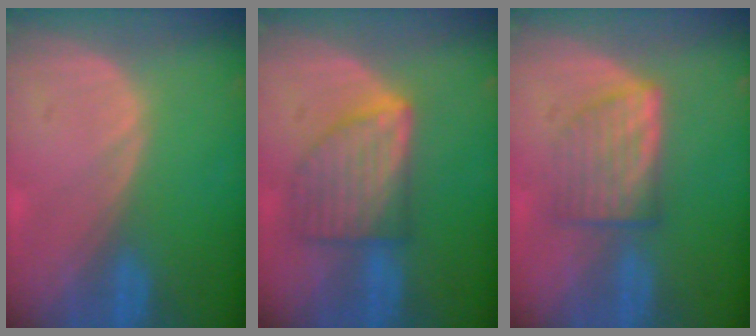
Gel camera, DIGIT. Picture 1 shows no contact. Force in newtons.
{"total": 7.1, "press": 7.1, "slide": 0.1}
{"total": 5.9, "press": 5.7, "slide": 1.4}